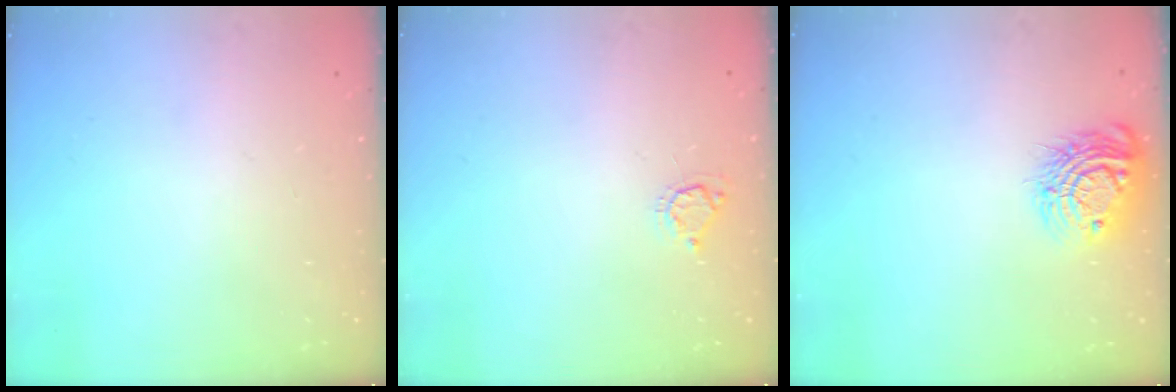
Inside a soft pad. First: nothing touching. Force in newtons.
{"total": 5.0, "press": 5.0, "slide": 0.4}
{"total": 12.3, "press": 12.3, "slide": 0.7}